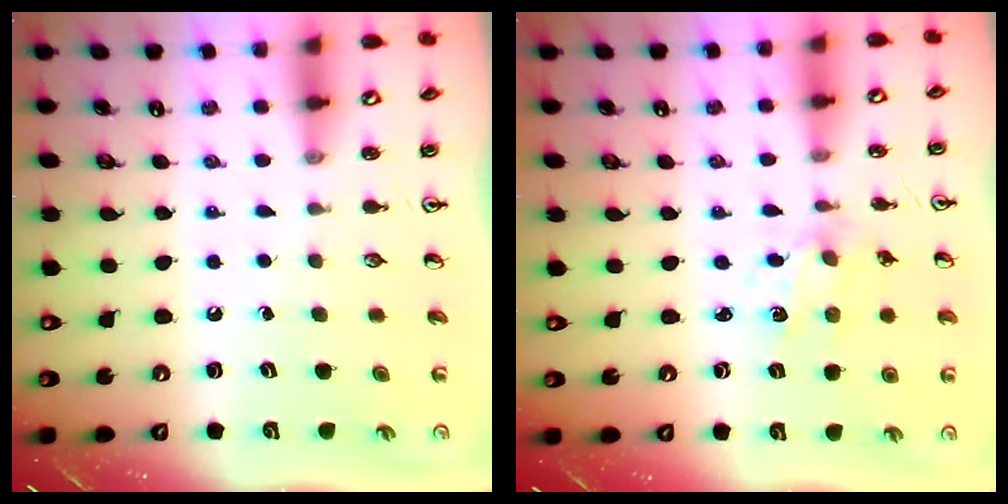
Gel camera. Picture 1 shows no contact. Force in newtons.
{"total": 2.1, "press": 2.1, "slide": 0.3}